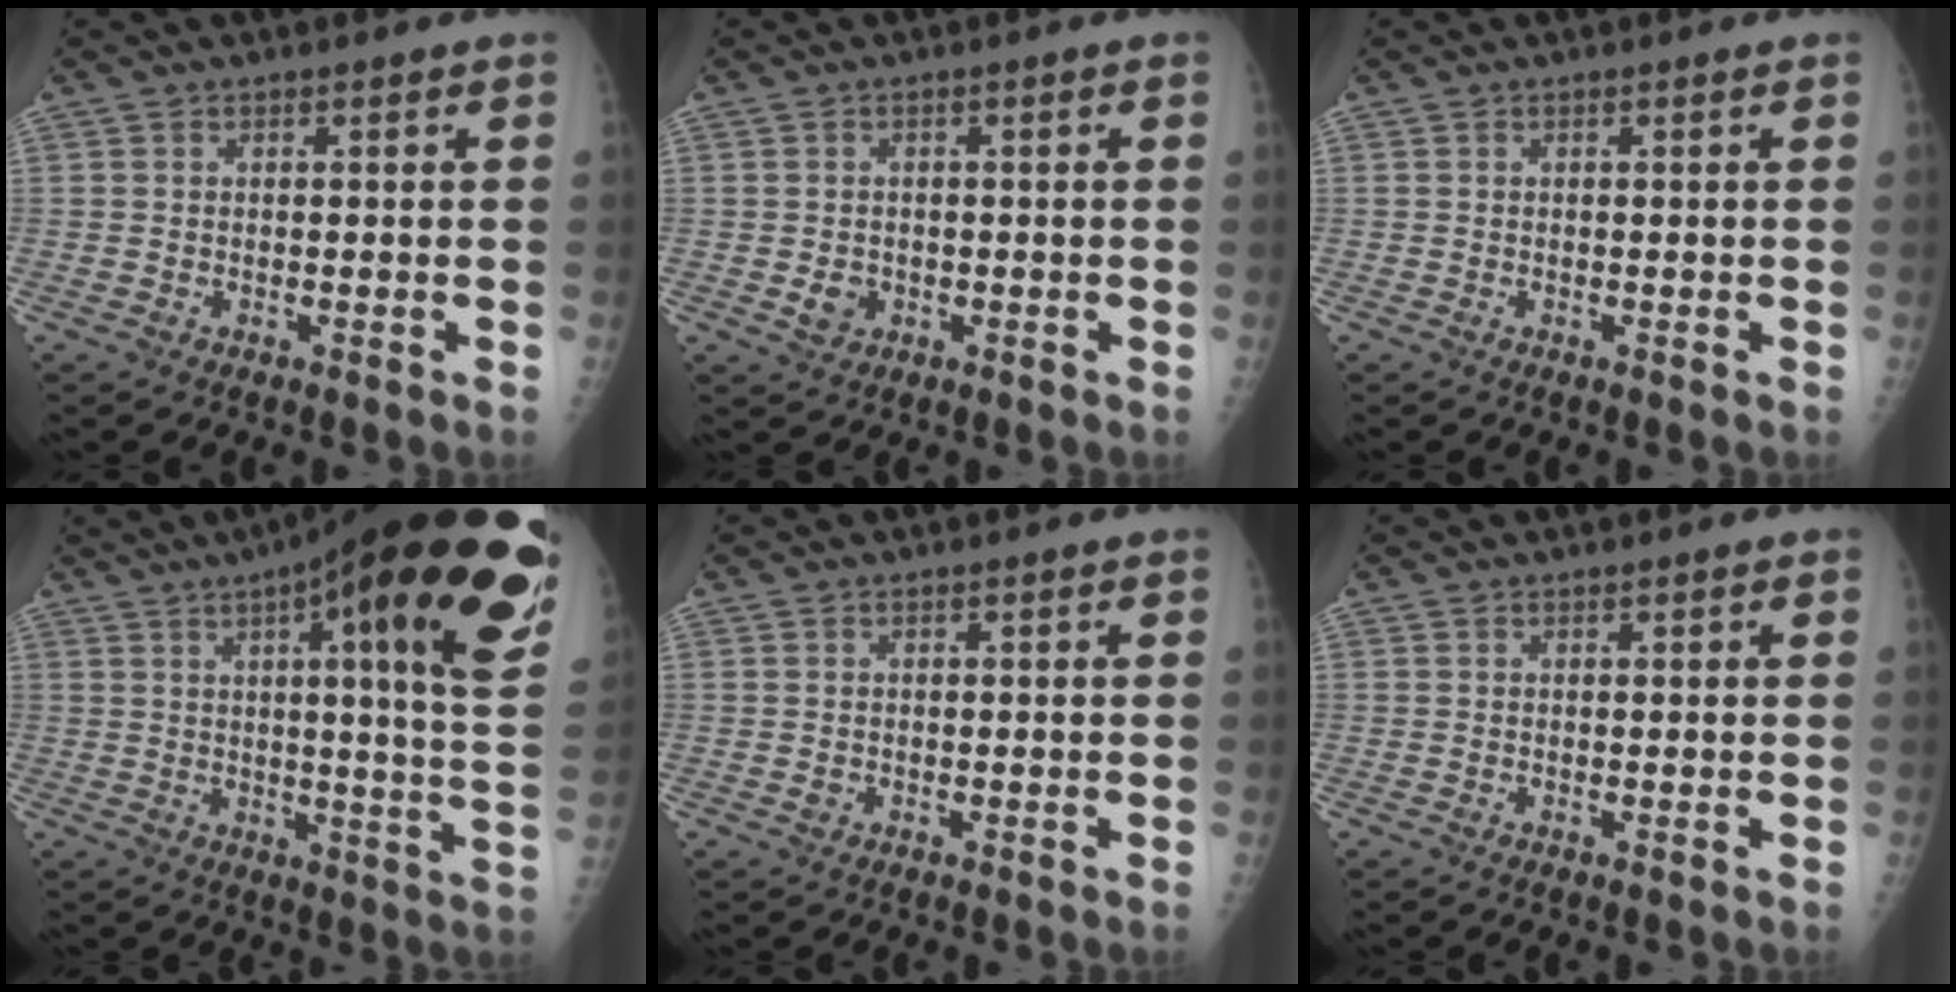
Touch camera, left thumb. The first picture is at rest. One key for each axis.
{"total": 2.6, "fx": -0.6, "fy": 2.3, "fz": 1.2, "tx": -0.010, "ty": 0.002, "tz": -0.005}
{"total": 0.0}
{"total": 28.1, "fx": 14.8, "fy": 5.3, "fz": 23.3, "tx": -0.263, "ty": -0.027, "tz": 0.197}
{"total": 0.7, "fx": 0.0, "fy": 0.6, "fz": 0.4, "tx": -0.001, "ty": 0.002, "tz": 0.000}
{"total": 0.7, "fx": 0.4, "fy": 0.2, "fz": 0.5, "tx": -0.007, "ty": 0.001, "tz": 0.004}